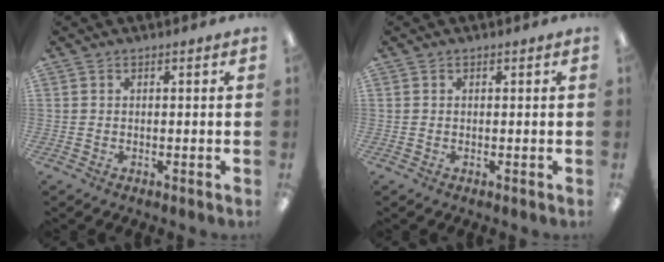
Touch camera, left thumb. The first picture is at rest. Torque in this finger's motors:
{"motor_torque": [-0.33, -0.28, -0.17, 0.10, 0.00]}